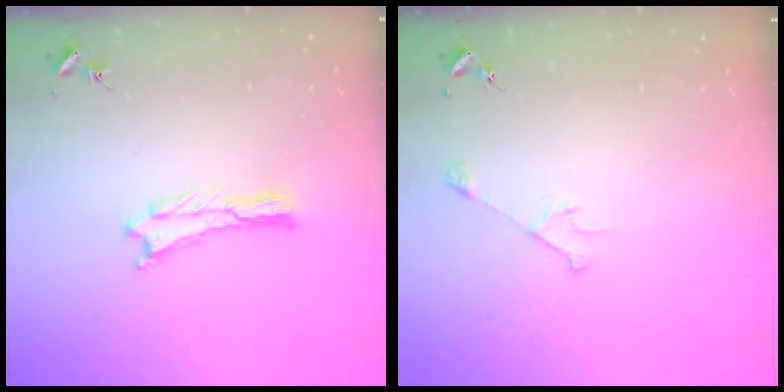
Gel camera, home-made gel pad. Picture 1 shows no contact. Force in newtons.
{"total": 2.9, "press": 2.9, "slide": 0.3}